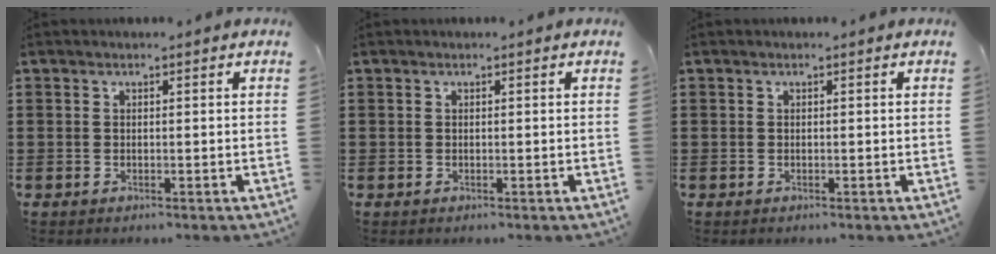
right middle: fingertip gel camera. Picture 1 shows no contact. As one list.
[{"total": 0.0}, {"total": 0.0}]